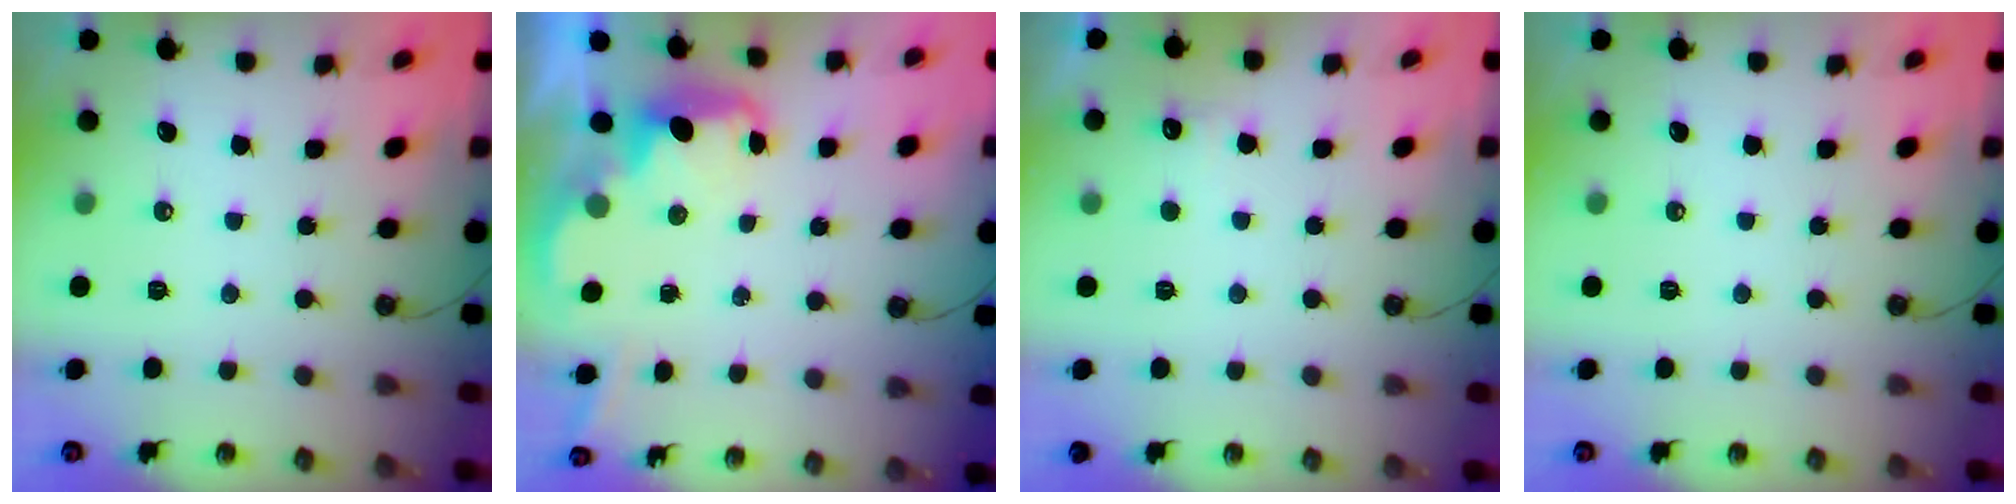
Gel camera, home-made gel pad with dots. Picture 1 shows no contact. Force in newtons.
{"total": 2.6, "press": 2.6, "slide": 0.4}
{"total": 6.0, "press": 5.8, "slide": 1.2}
{"total": 0.0}